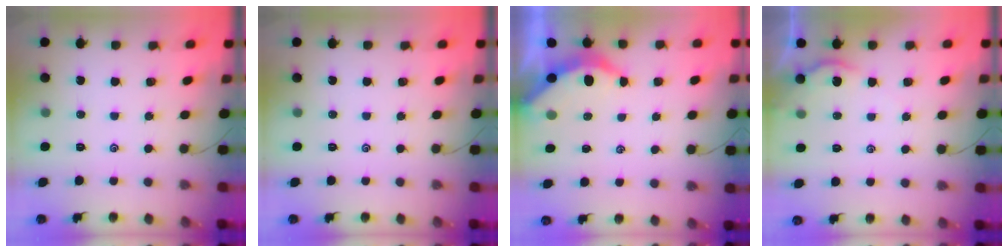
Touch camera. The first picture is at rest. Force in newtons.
{"total": 0.0}
{"total": 4.0, "press": 4.0, "slide": 0.5}
{"total": 2.3, "press": 2.2, "slide": 0.4}